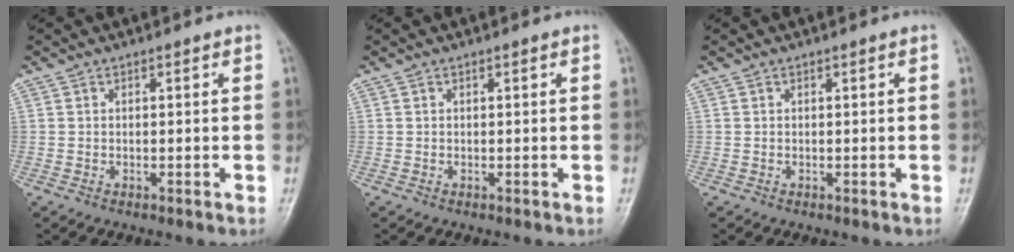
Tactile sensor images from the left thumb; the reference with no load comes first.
{"total": 0.0}
{"total": 0.0}